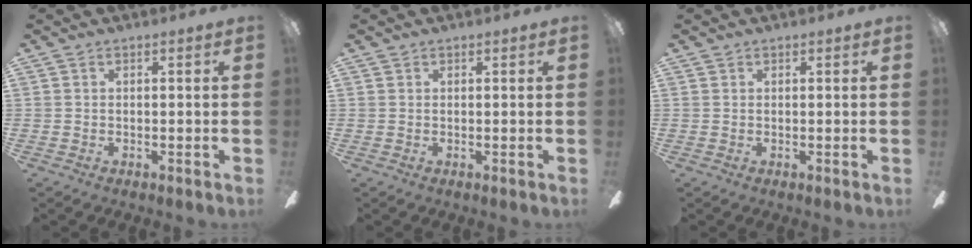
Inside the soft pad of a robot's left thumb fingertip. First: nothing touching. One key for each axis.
{"total": 0.5, "fx": 0.4, "fy": 0.3, "fz": -0.1, "tx": 0.004, "ty": 0.003, "tz": 0.007}
{"total": 0.6, "fx": 0.5, "fy": 0.4, "fz": -0.1, "tx": 0.003, "ty": 0.002, "tz": 0.008}